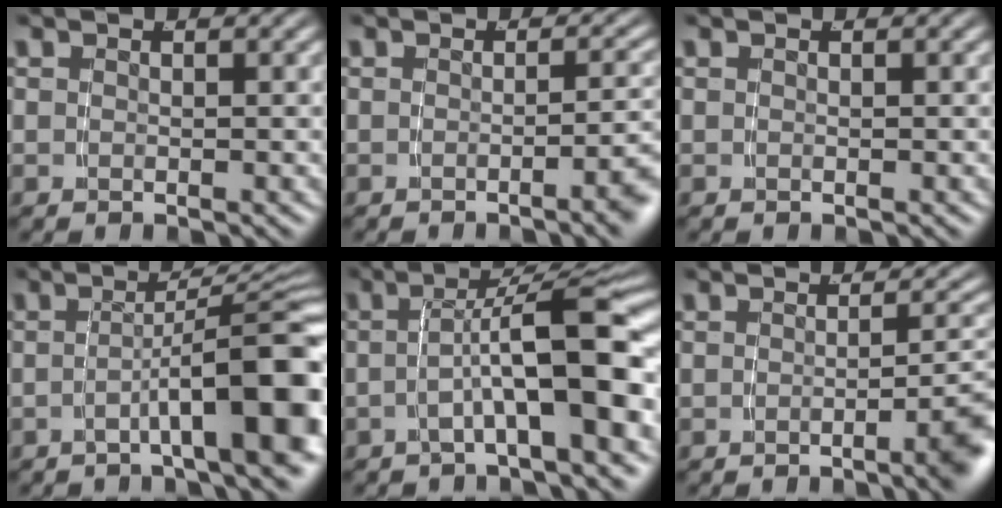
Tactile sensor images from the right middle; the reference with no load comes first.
{"total": 2.8, "force": [-1.5, 0.0, 2.4], "torque": [-0.027, 0.008, -0.028]}
{"total": 0.0}
{"total": 9.3, "force": [-4.0, 2.1, 8.2], "torque": [-0.087, 0.011, -0.063]}
{"total": 7.1, "force": [-1.7, 1.2, 6.8], "torque": [-0.089, 0.012, -0.022]}
{"total": 4.1, "force": [-1.9, 0.5, 3.6], "torque": [-0.032, 0.008, -0.036]}